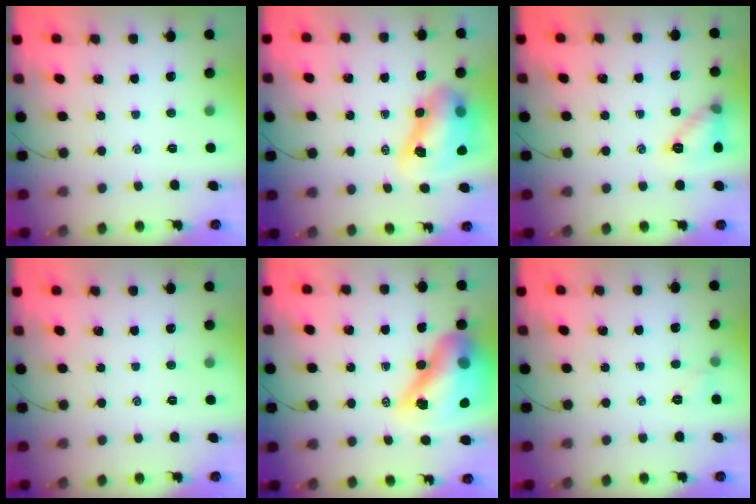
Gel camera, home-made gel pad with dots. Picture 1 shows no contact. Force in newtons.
{"total": 10.7, "press": 10.3, "slide": 2.9}
{"total": 9.4, "press": 9.3, "slide": 0.9}
{"total": 0.0}
{"total": 20.8, "press": 20.1, "slide": 5.3}
{"total": 4.7, "press": 4.6, "slide": 1.0}